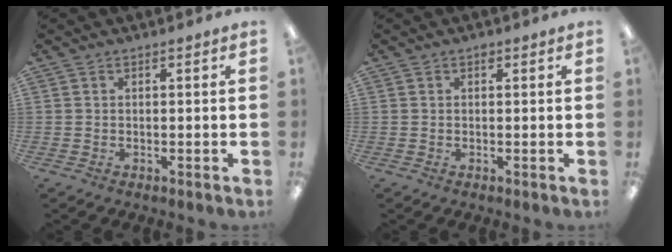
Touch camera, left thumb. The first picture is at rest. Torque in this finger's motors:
{"motor_torque": [0.14, 0.03, 0.16, -0.15, 0.03]}